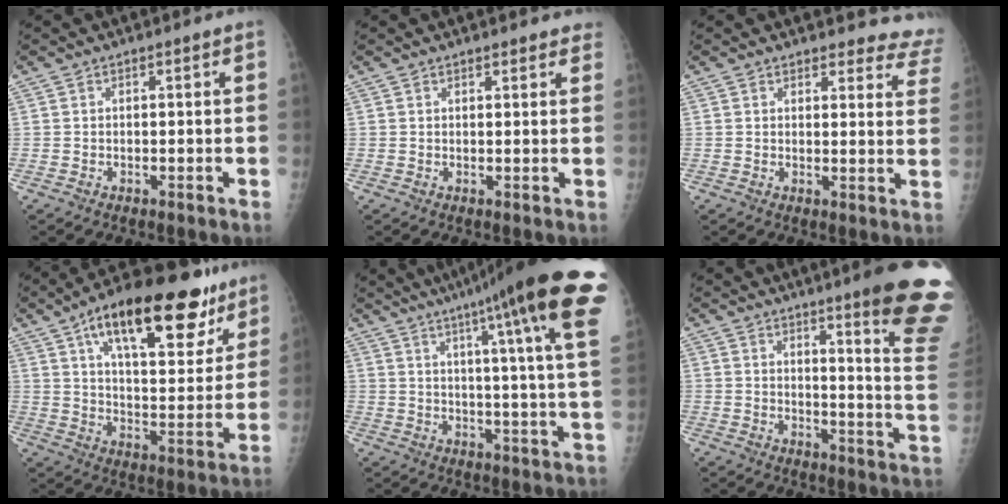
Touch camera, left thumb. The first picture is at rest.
{"total": 3.4, "force": [3.1, 1.1, 1.0], "torque": [0.011, -0.007, 0.027]}
{"total": 11.5, "force": [11.0, 3.0, 0.7], "torque": [0.048, -0.083, 0.086]}
{"total": 25.0, "force": [14.5, 10.0, 17.7], "torque": [-0.230, -0.029, 0.224]}
{"total": 24.7, "force": [14.4, 2.0, 20.0], "torque": [-0.257, -0.042, 0.182]}
{"total": 19.2, "force": [13.3, 1.1, 13.8], "torque": [-0.147, -0.099, 0.163]}